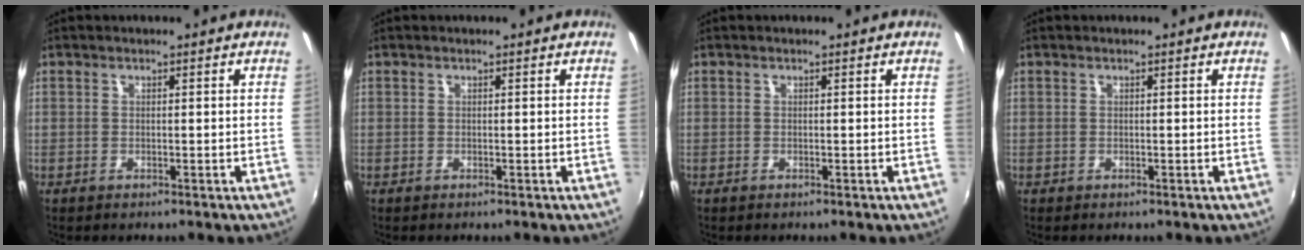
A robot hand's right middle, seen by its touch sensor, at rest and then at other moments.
{"total": 0.0}
{"total": 0.0}
{"total": 0.0}